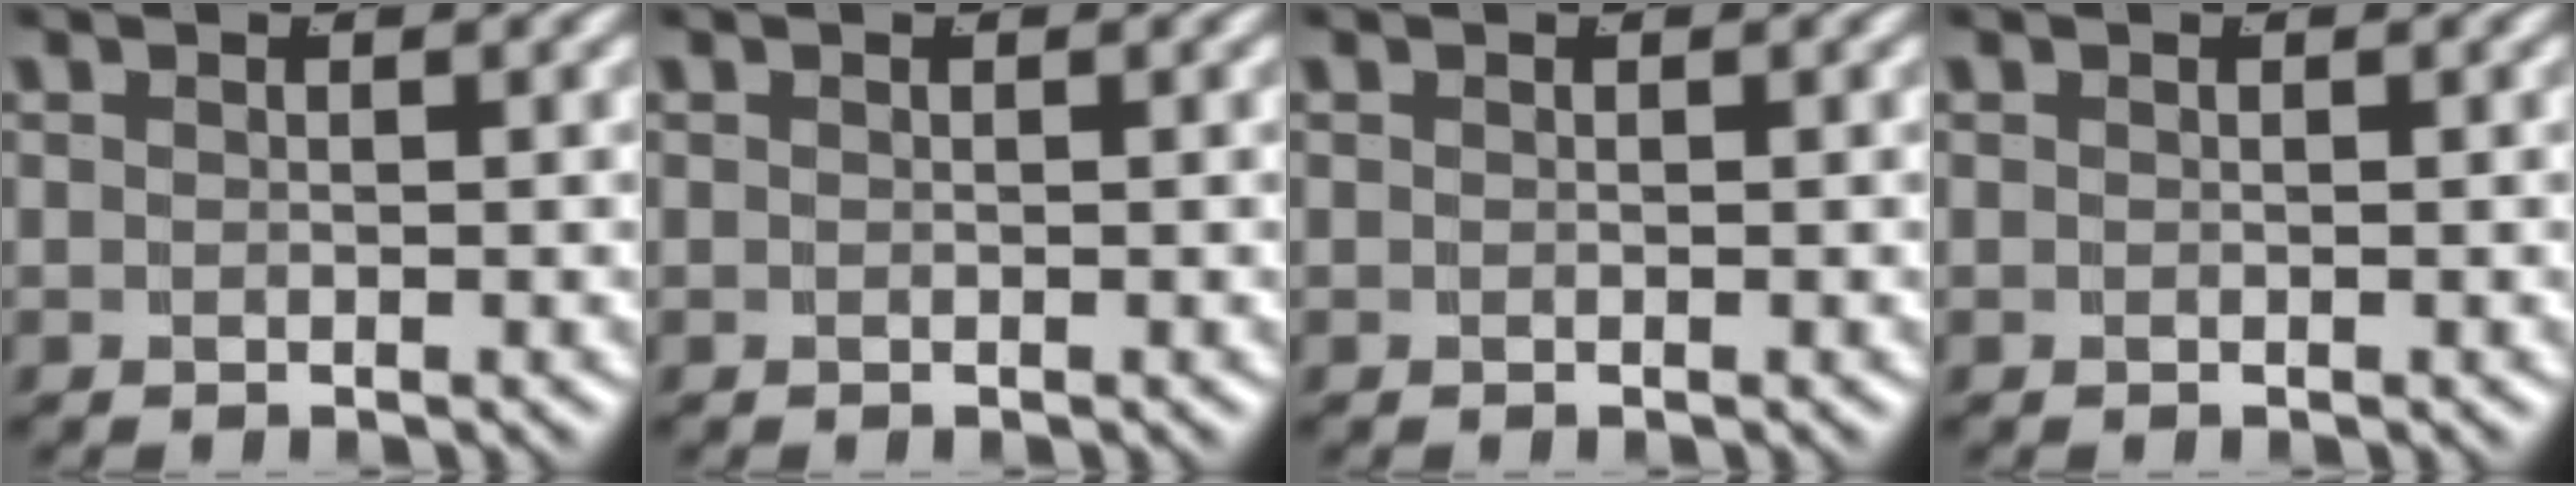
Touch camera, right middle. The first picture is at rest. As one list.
[{"total": 0.0}, {"total": 0.0}, {"total": 0.0}]